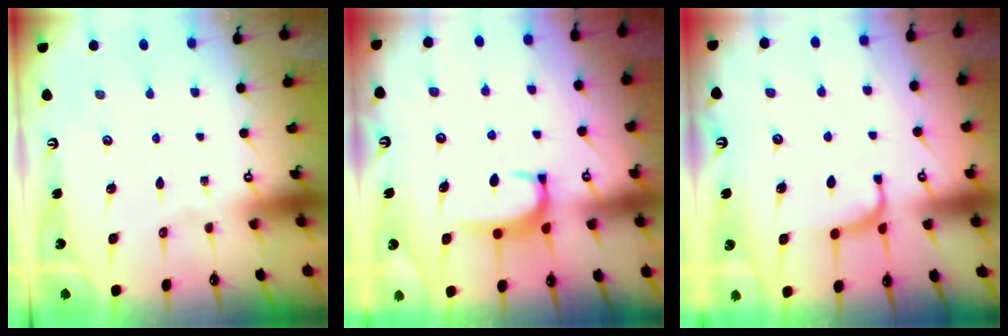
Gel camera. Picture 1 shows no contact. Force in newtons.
{"total": 2.8, "press": 2.7, "slide": 0.4}
{"total": 1.0, "press": 0.9, "slide": 0.5}